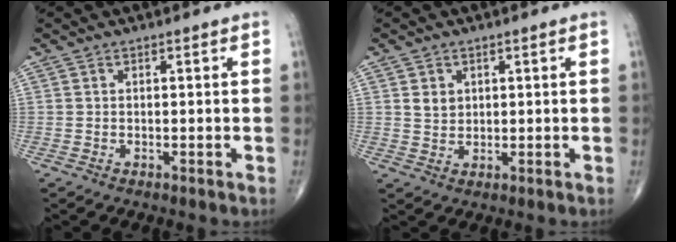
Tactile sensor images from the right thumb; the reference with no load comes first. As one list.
[{"total": 2.8, "force": [1.0, 2.3, 1.4], "torque": [-0.013, -0.008, 0.021]}]